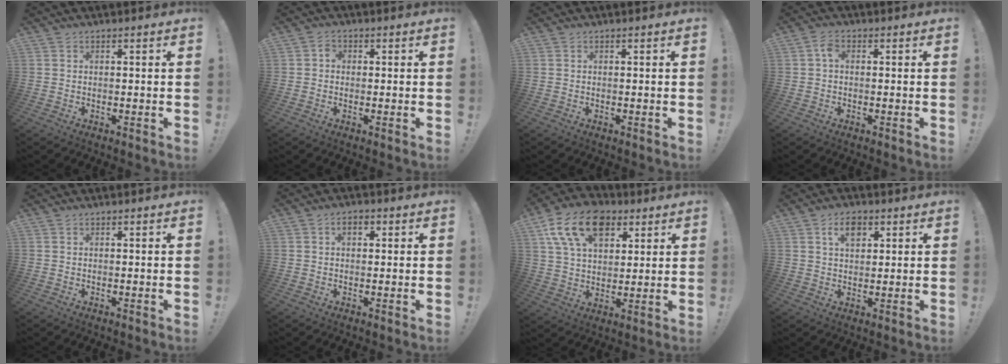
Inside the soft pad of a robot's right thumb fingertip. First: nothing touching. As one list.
[{"total": 2.2, "force": [-0.3, 1.9, 1.1], "torque": [-0.015, 0.007, -0.007]}, {"total": 0.0}, {"total": 2.9, "force": [0.3, 1.8, 2.2], "torque": [-0.039, 0.008, 0.004]}, {"total": 0.0}, {"total": 2.8, "force": [0.5, 1.8, 2.0], "torque": [-0.030, 0.005, 0.007]}, {"total": 17.2, "force": [8.2, 11.2, 10.3], "torque": [-0.170, -0.027, 0.153]}, {"total": 5.9, "force": [2.9, 3.8, 3.6], "torque": [-0.053, -0.001, 0.049]}]